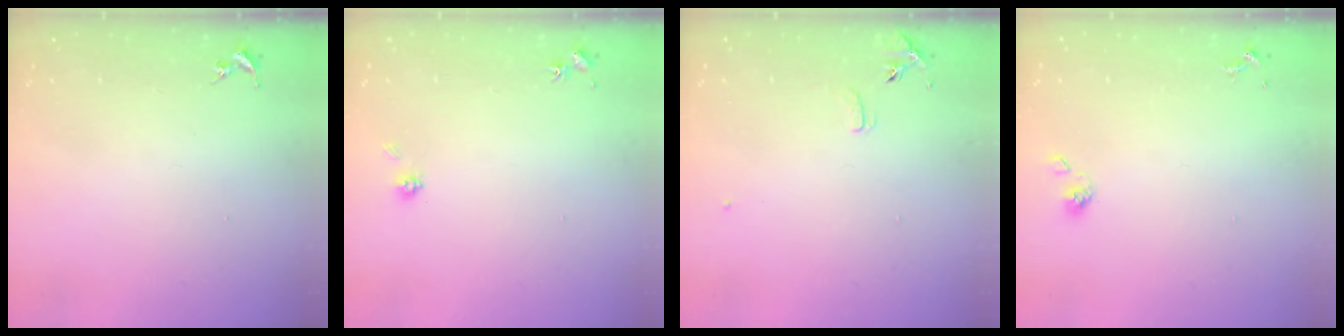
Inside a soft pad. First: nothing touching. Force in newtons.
{"total": 4.0, "press": 3.8, "slide": 1.4}
{"total": 6.9, "press": 6.9, "slide": 0.6}
{"total": 4.2, "press": 4.0, "slide": 1.1}